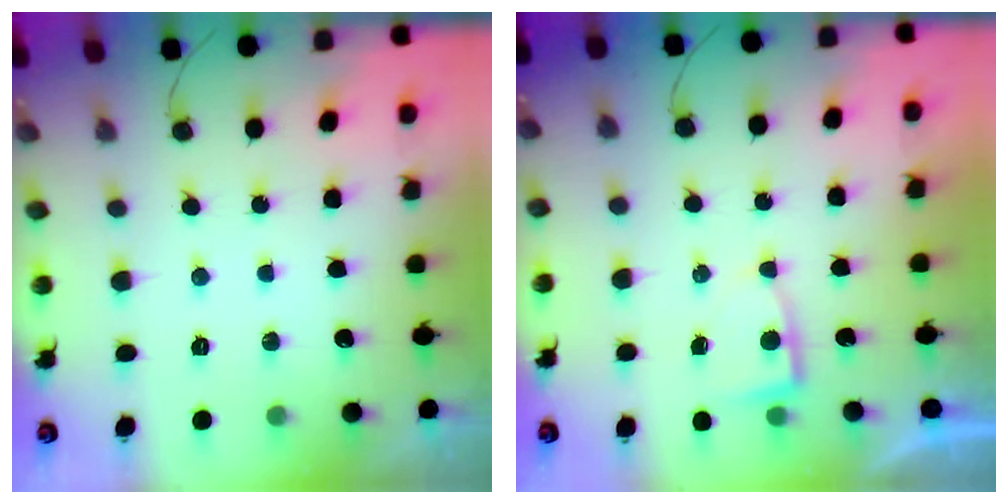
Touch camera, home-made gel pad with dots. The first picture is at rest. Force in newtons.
{"total": 3.3, "press": 3.3, "slide": 0.4}